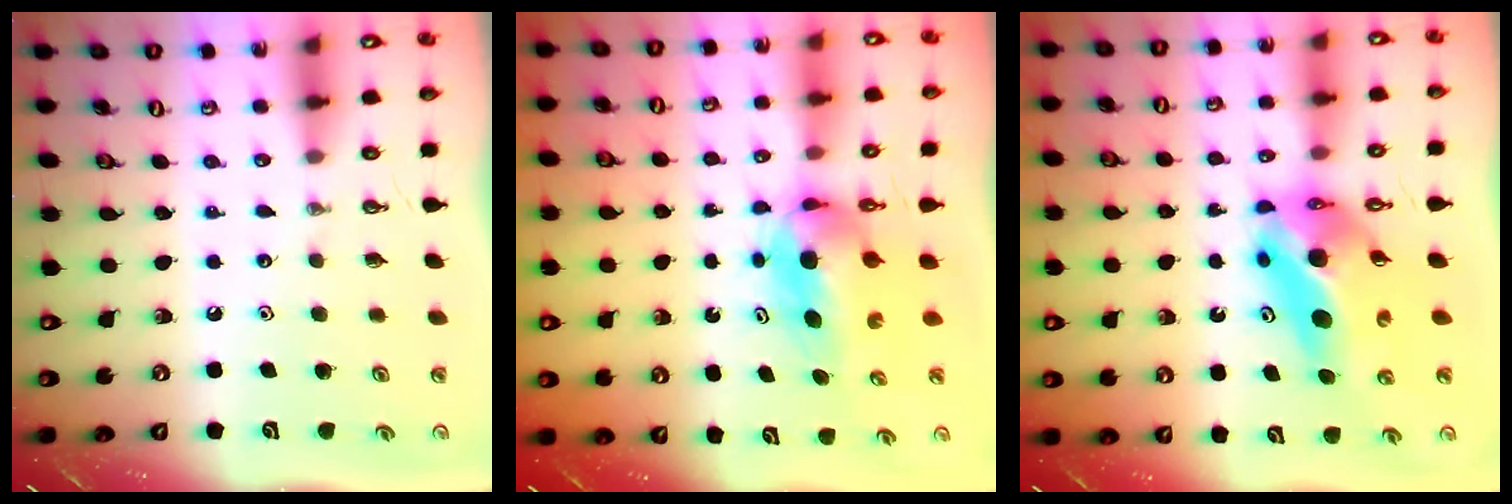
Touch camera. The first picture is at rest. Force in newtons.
{"total": 7.8, "press": 6.4, "slide": 4.5}
{"total": 14.3, "press": 13.6, "slide": 4.4}